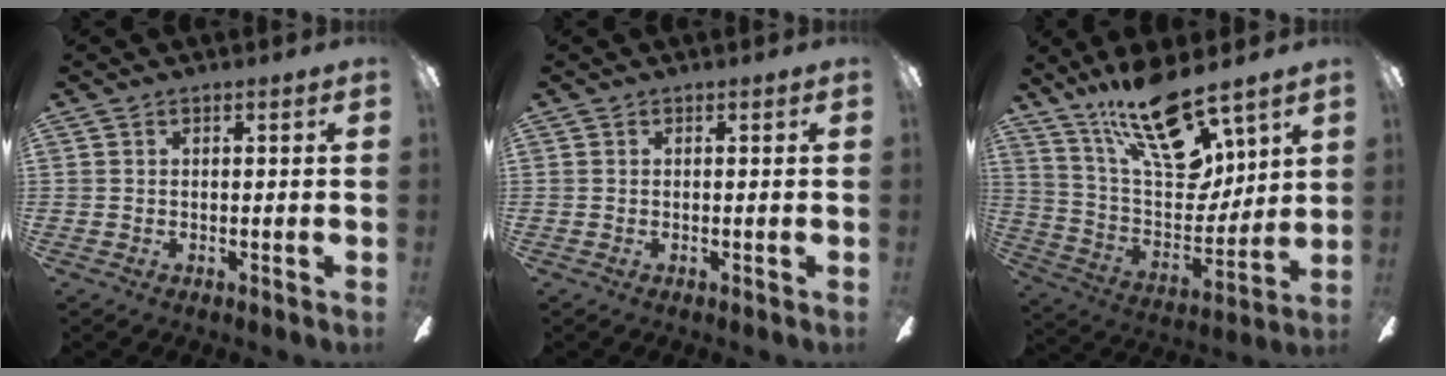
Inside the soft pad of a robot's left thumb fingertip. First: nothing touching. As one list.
[{"total": 0.0}, {"total": 21.9, "force": [15.3, 8.4, 13.2], "torque": [-0.239, -0.094, 0.267]}]